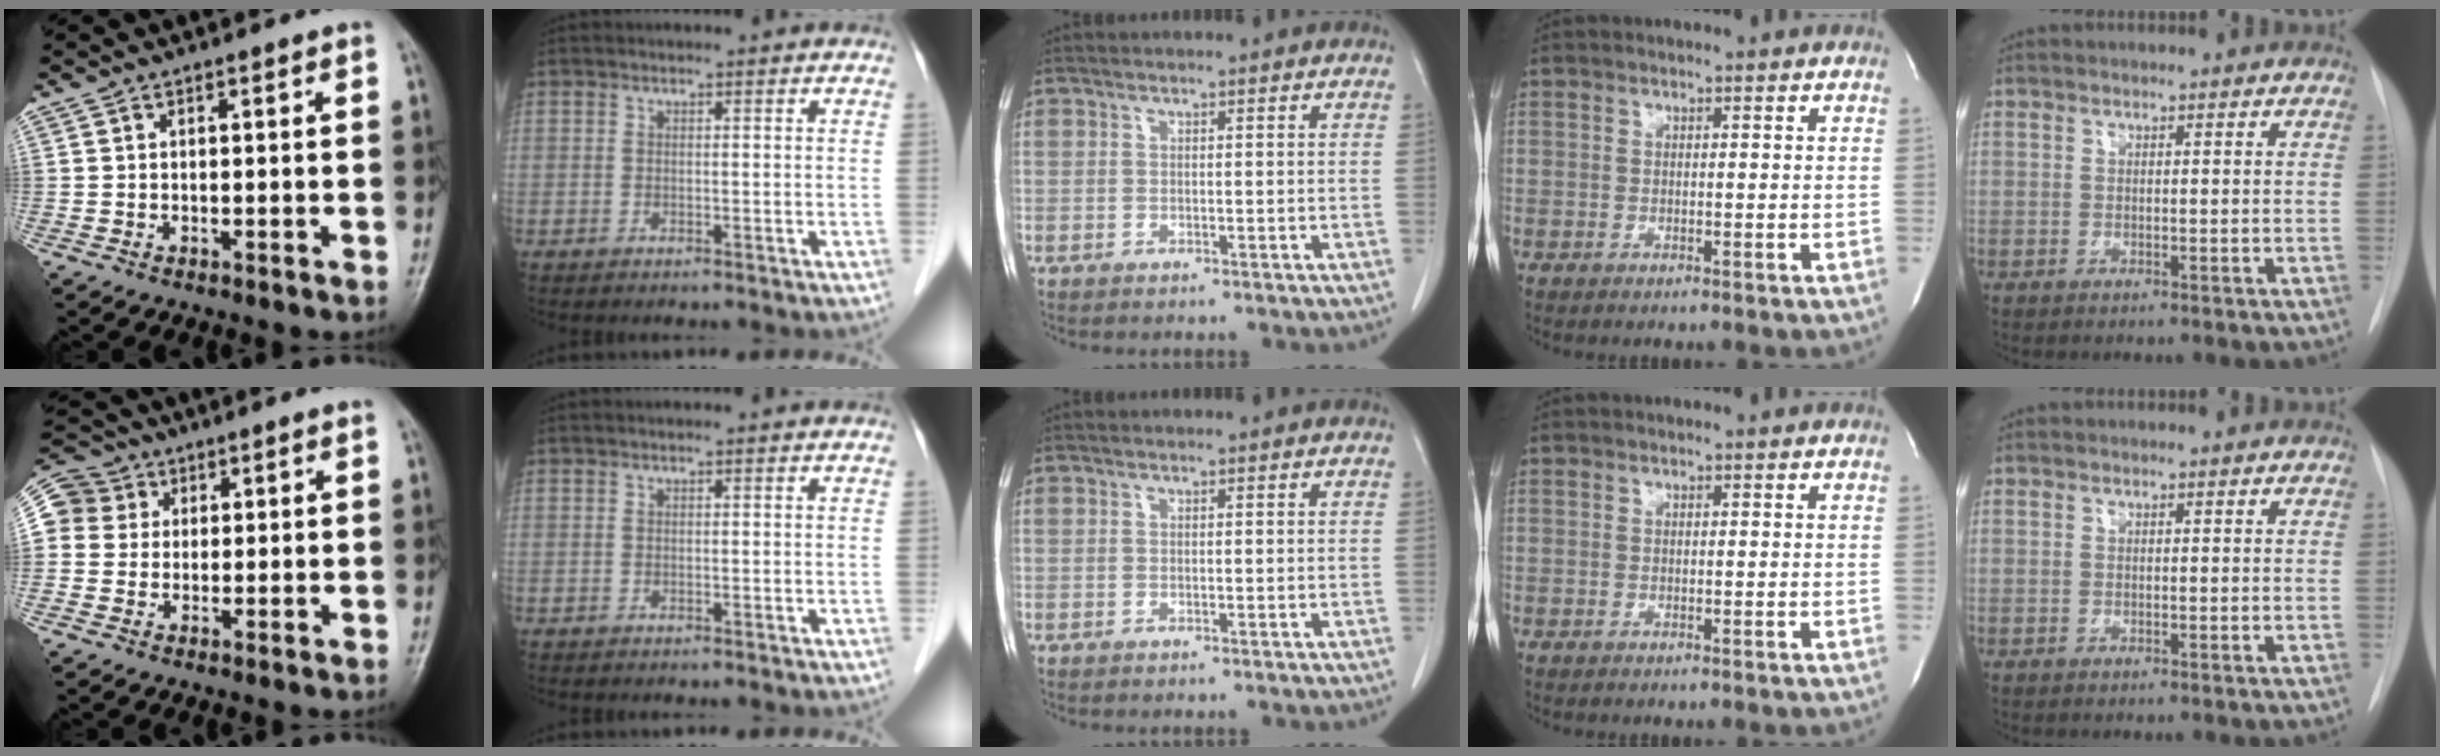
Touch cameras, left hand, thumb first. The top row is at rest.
{"thumb": {"total": 8.7, "force": [2.0, 8.2, 2.1], "torque": [-0.020, 0.018, 0.029]}}